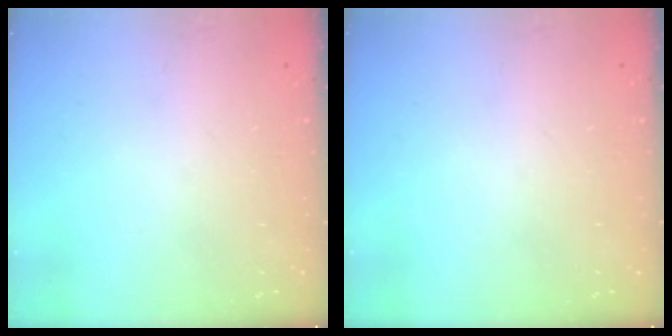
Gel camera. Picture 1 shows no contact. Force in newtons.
{"total": 0.0}